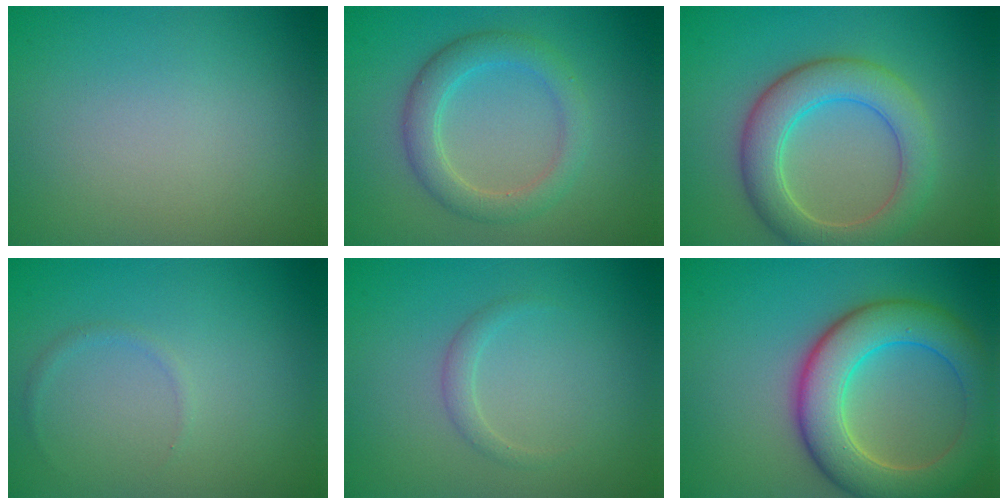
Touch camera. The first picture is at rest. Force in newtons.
{"total": 3.6, "press": 3.5, "slide": 0.2}
{"total": 5.9, "press": 5.8, "slide": 0.5}
{"total": 0.6, "press": 0.6, "slide": 0.0}
{"total": 1.1, "press": 1.1, "slide": 0.1}
{"total": 8.0, "press": 8.0, "slide": 0.4}